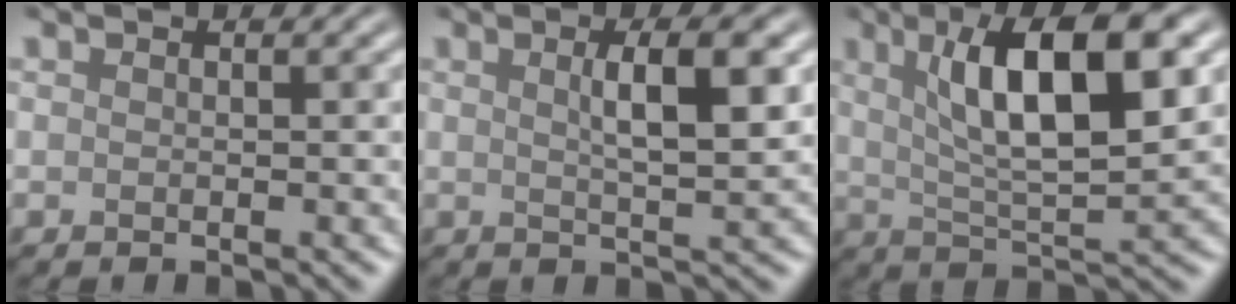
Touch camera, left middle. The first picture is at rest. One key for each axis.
{"total": 4.6, "fx": 0.9, "fy": 1.1, "fz": 4.4, "tx": -0.059, "ty": 0.005, "tz": 0.018}
{"total": 9.5, "fx": 2.8, "fy": 2.8, "fz": 8.7, "tx": -0.133, "ty": 0.003, "tz": 0.053}